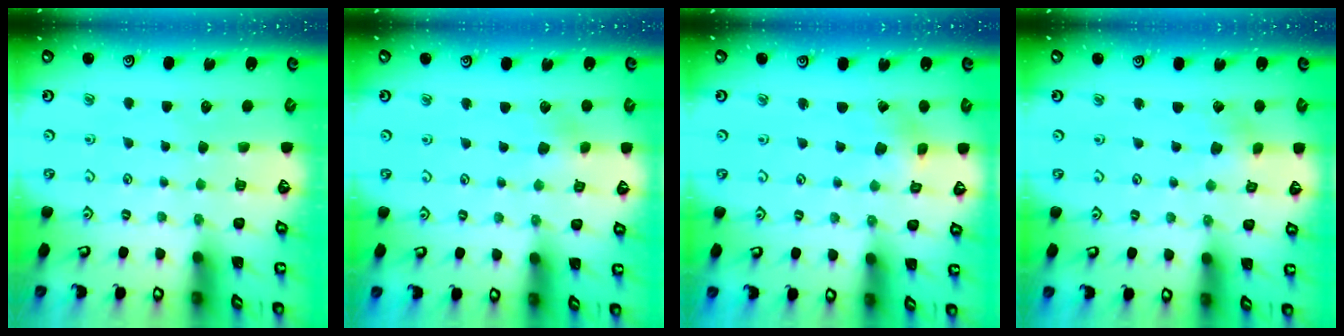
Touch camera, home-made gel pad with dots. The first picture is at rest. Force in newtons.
{"total": 3.7, "press": 3.7, "slide": 0.5}
{"total": 1.4, "press": 1.4, "slide": 0.1}
{"total": 1.7, "press": 1.7, "slide": 0.1}